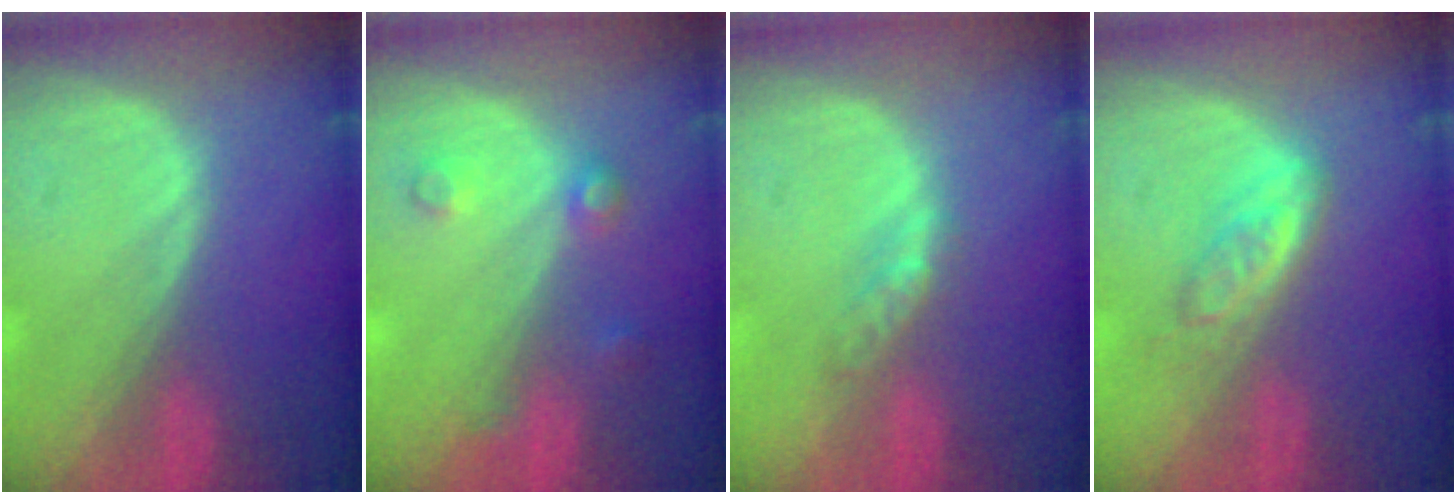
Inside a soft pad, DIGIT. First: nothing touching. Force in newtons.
{"total": 3.4, "press": 3.2, "slide": 0.9}
{"total": 2.8, "press": 2.5, "slide": 1.2}
{"total": 4.1, "press": 4.1, "slide": 0.5}